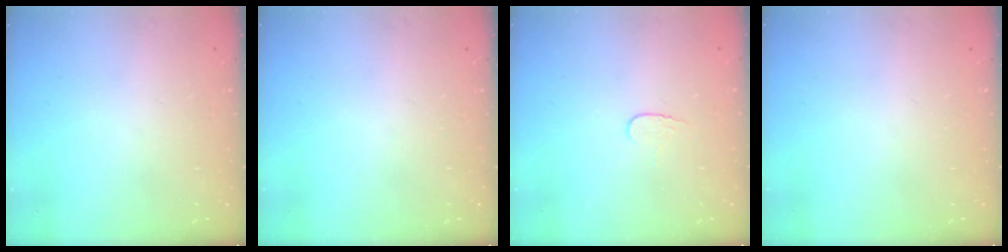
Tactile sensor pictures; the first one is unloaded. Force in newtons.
{"total": 0.0}
{"total": 3.8, "press": 3.8, "slide": 0.4}
{"total": 0.0}